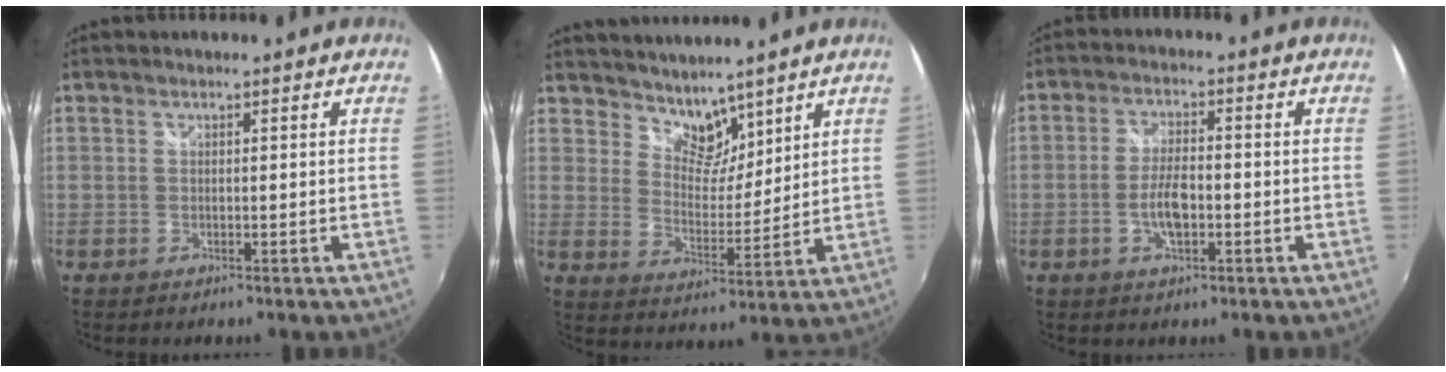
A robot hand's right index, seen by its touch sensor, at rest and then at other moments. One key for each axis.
{"total": 7.7, "fx": 6.3, "fy": 3.8, "fz": 2.2, "tx": -0.025, "ty": 0.000, "tz": 0.115}
{"total": 5.7, "fx": -1.7, "fy": 2.3, "fz": 4.9, "tx": -0.099, "ty": 0.001, "tz": -0.030}